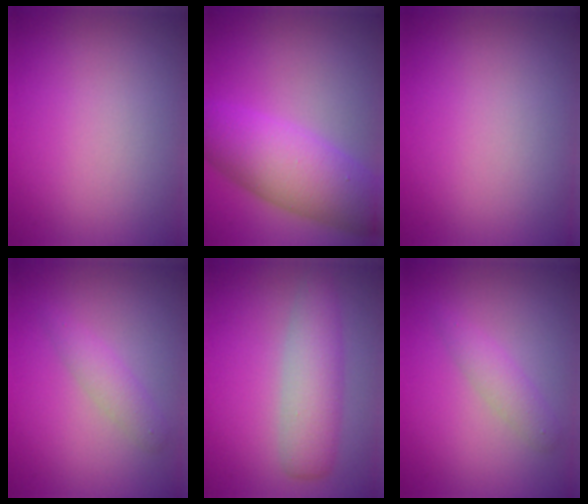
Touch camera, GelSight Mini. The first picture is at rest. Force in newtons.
{"total": 7.5, "press": 7.5, "slide": 0.1}
{"total": 0.0}
{"total": 1.9, "press": 1.9, "slide": 0.0}
{"total": 4.2, "press": 4.2, "slide": 0.1}
{"total": 1.9, "press": 1.9, "slide": 0.0}